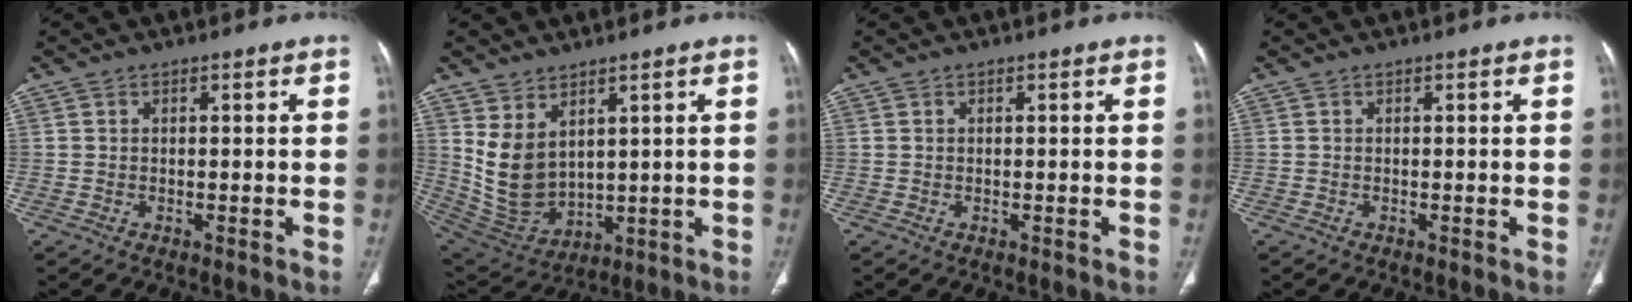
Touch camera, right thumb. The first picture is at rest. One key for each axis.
{"total": 10.8, "fx": 4.0, "fy": 6.9, "fz": 7.3, "tx": -0.119, "ty": -0.025, "tz": 0.108}
{"total": 0.0}
{"total": 0.0}